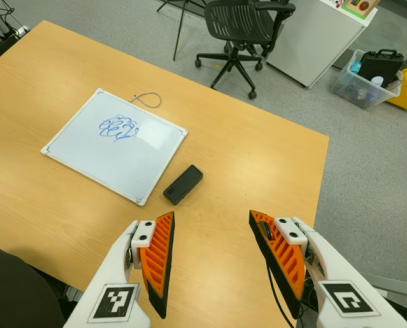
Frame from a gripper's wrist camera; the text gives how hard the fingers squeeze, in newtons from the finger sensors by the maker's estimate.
{"total": 0.0}